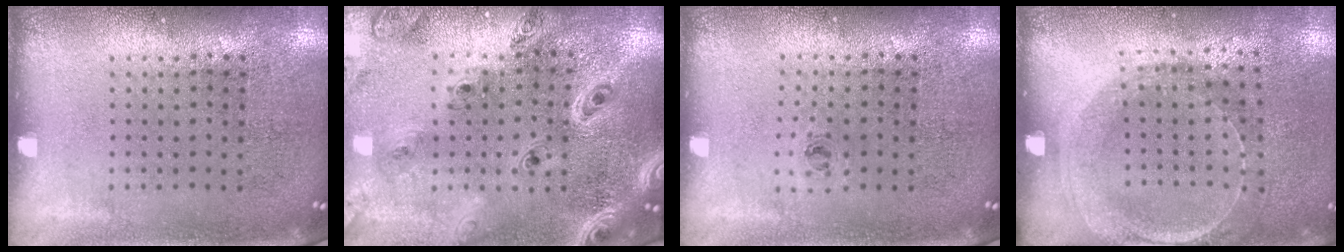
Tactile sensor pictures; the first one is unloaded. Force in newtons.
{"total": 2.2, "press": 2.1, "slide": 0.8}
{"total": 0.5, "press": 0.3, "slide": 0.5}
{"total": 1.5, "press": 1.5, "slide": 0.4}